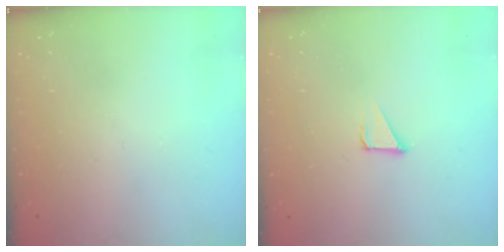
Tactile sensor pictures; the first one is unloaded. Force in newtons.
{"total": 2.1, "press": 2.1, "slide": 0.1}